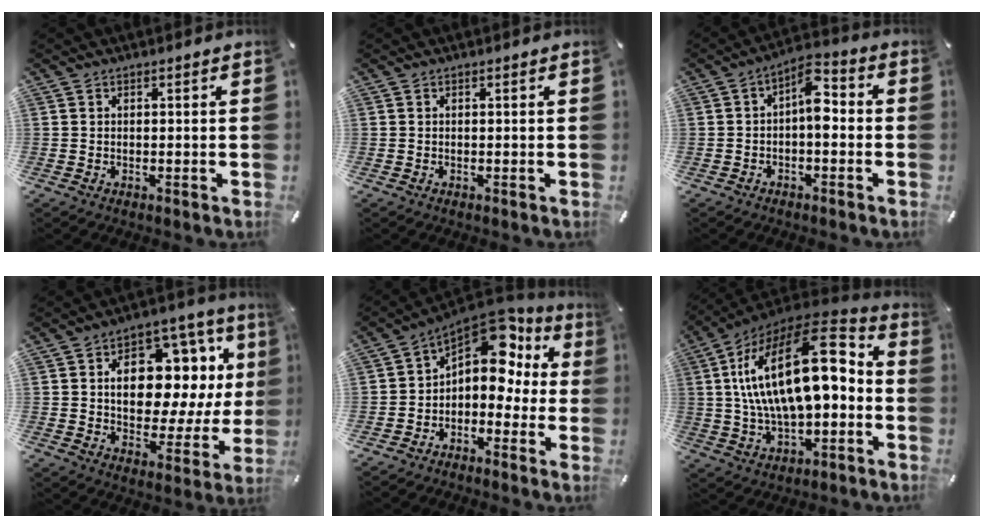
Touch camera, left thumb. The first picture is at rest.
{"total": 0.0}
{"total": 6.9, "force": [-0.6, 3.5, 5.9], "torque": [-0.093, 0.006, -0.014]}
{"total": 17.2, "force": [4.5, 10.9, 12.5], "torque": [-0.176, -0.027, 0.078]}
{"total": 10.7, "force": [5.4, 6.7, 6.5], "torque": [-0.097, -0.048, 0.093]}
{"total": 25.7, "force": [4.9, 13.1, 21.6], "torque": [-0.398, -0.019, 0.080]}